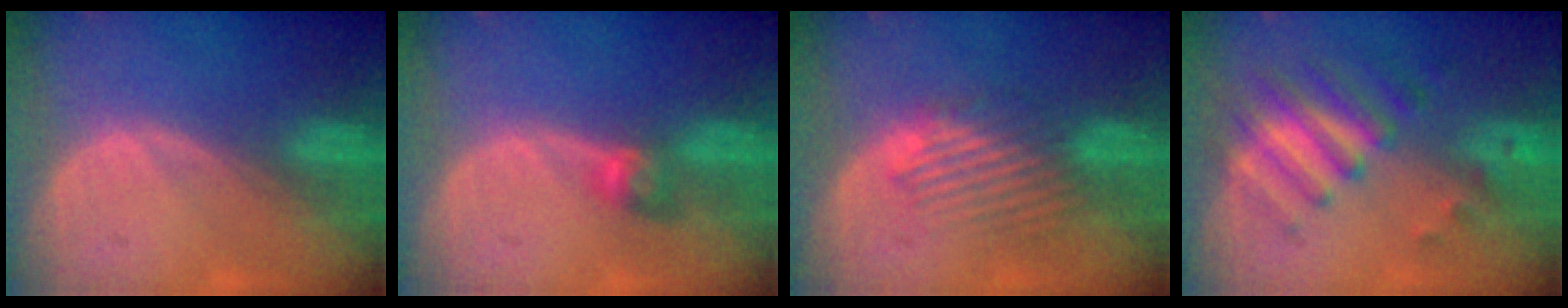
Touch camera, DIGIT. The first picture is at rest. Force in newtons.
{"total": 2.7, "press": 2.4, "slide": 1.2}
{"total": 5.1, "press": 4.7, "slide": 1.8}
{"total": 7.9, "press": 7.0, "slide": 3.8}